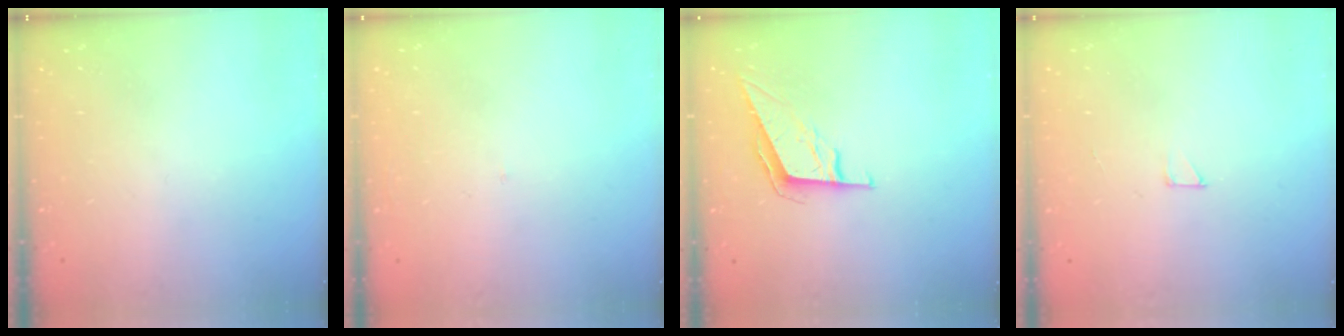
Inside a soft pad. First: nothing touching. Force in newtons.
{"total": 1.7, "press": 1.6, "slide": 0.1}
{"total": 7.4, "press": 7.1, "slide": 2.2}
{"total": 2.0, "press": 2.0, "slide": 0.0}